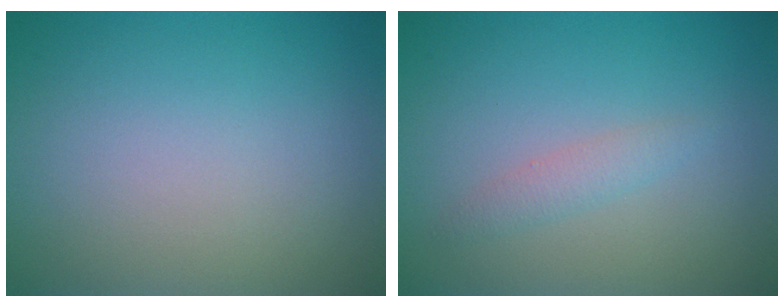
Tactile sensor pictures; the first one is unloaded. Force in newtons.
{"total": 1.3, "press": 1.3, "slide": 0.0}